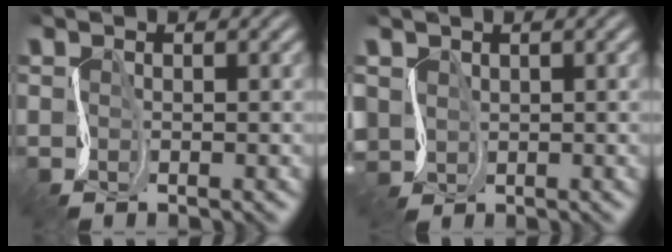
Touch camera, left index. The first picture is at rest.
{"total": 2.5, "force": [0.6, 2.2, 1.2], "torque": [-0.034, -0.009, 0.015]}